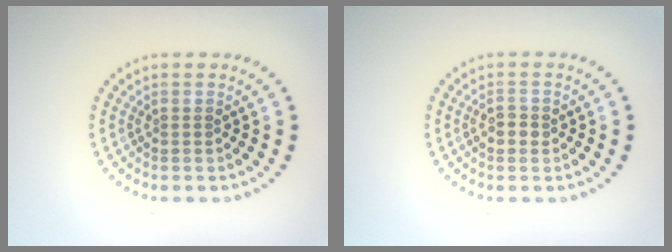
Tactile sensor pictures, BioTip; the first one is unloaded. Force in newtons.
{"total": 1.3, "press": 1.3, "slide": 0.0}